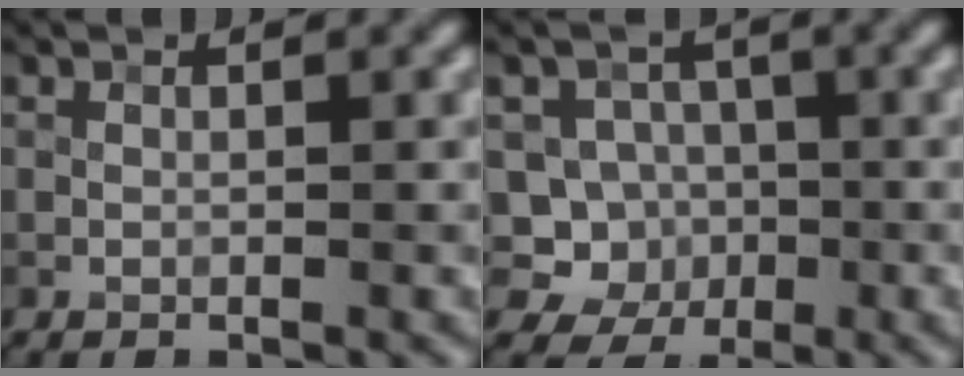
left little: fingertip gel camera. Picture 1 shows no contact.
{"total": 5.4, "force": [-1.4, 4.9, 1.7], "torque": [-0.005, 0.017, -0.055]}